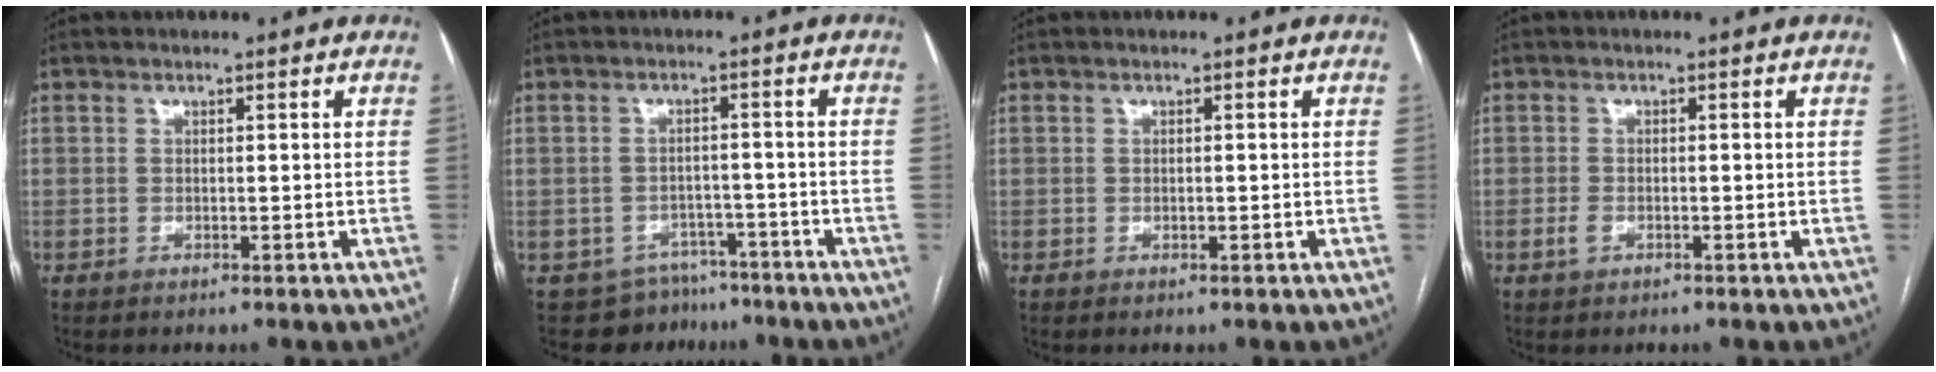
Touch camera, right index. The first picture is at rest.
{"total": 6.4, "force": [-5.0, 3.9, 0.0], "torque": [0.012, 0.019, -0.067]}
{"total": 0.5, "force": [-0.1, 0.3, 0.4], "torque": [-0.009, -0.001, 0.002]}
{"total": 1.5, "force": [-0.6, 0.8, 1.1], "torque": [-0.024, 0.000, -0.009]}